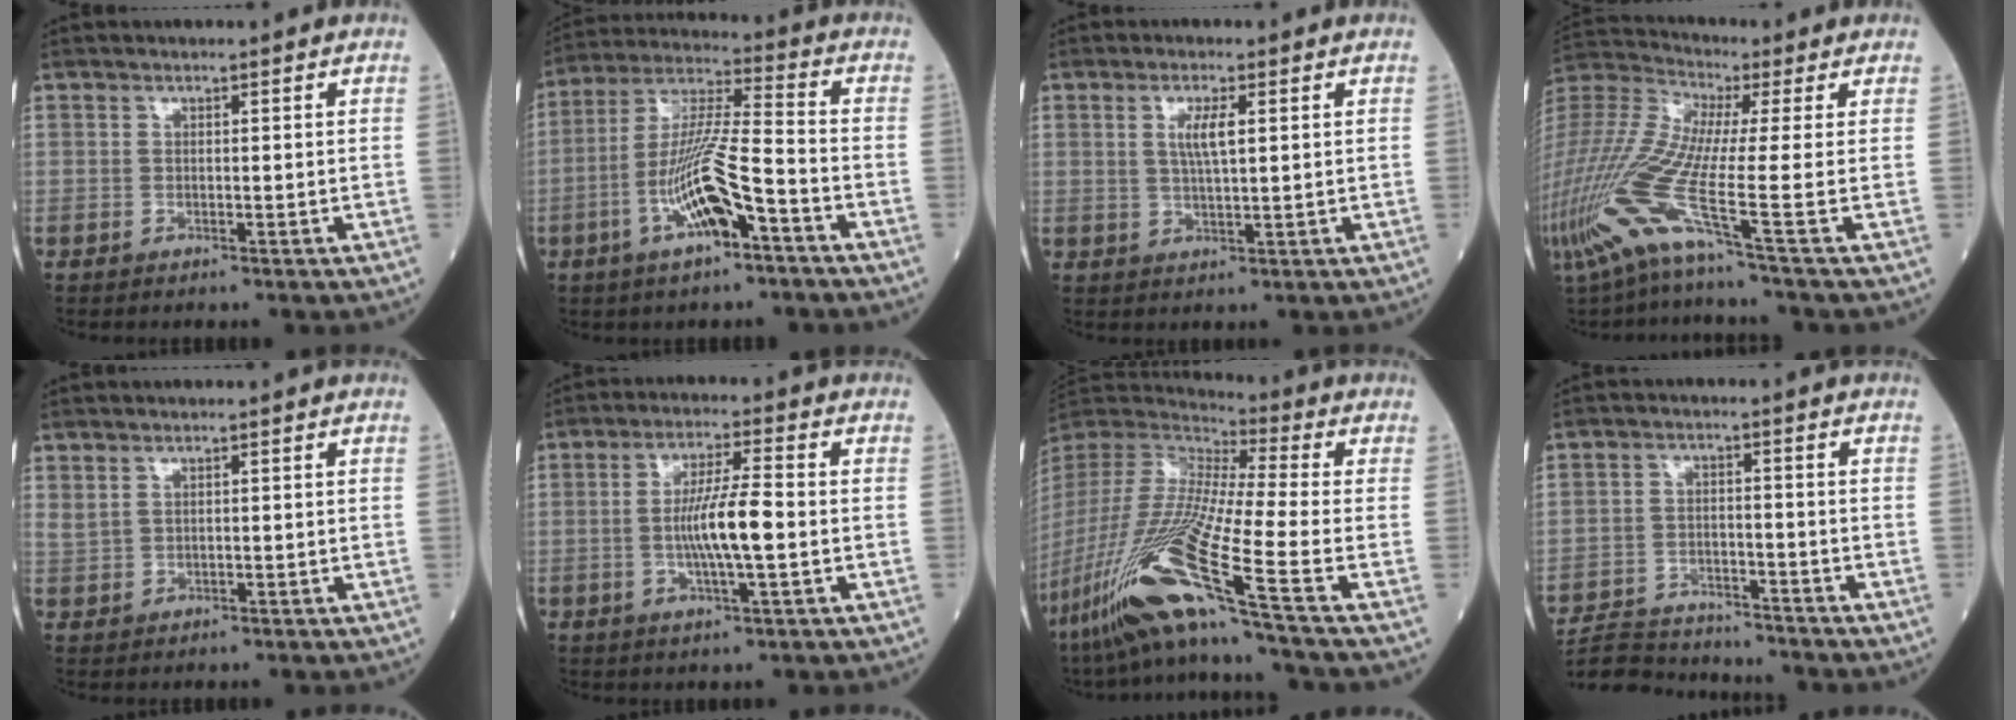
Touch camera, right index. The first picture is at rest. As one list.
[{"total": 12.5, "force": [-5.1, 1.7, 11.3], "torque": [-0.225, 0.001, -0.092]}, {"total": 3.8, "force": [1.1, 0.5, 3.6], "torque": [-0.071, 0.000, 0.021]}, {"total": 16.6, "force": [-6.9, -0.9, 15.0], "torque": [-0.346, -0.024, -0.143]}, {"total": 1.3, "force": [1.0, 0.3, 0.8], "torque": [-0.022, 0.002, 0.029]}, {"total": 8.0, "force": [-0.9, 0.5, 7.9], "torque": [-0.150, 0.000, -0.020]}, {"total": 23.9, "force": [-12.6, -1.1, 20.2], "torque": [-0.444, -0.060, -0.243]}, {"total": 10.7, "force": [-10.4, 1.8, 1.7], "torque": [-0.033, 0.009, -0.167]}]